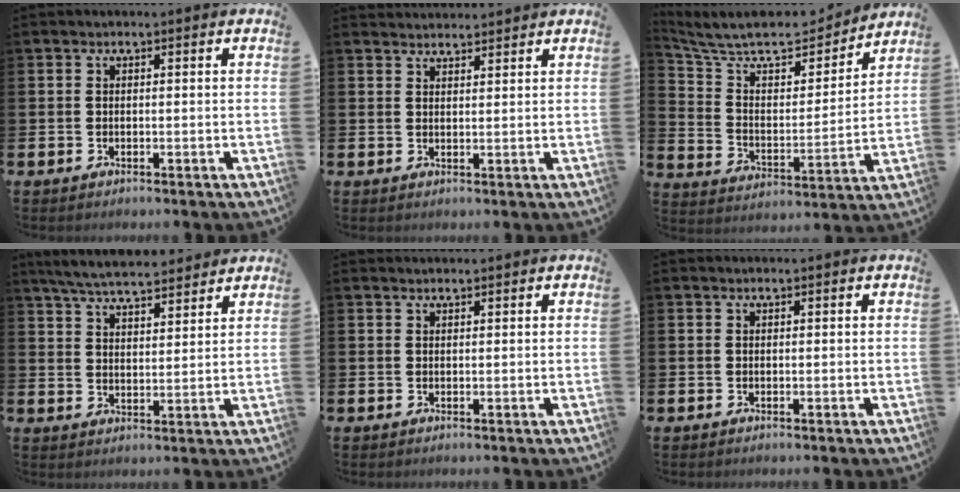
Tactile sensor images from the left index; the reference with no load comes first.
{"total": 2.4, "force": [2.4, 0.5, 0.0], "torque": [-0.005, -0.009, 0.044]}
{"total": 9.8, "force": [8.7, 3.0, 3.4], "torque": [-0.107, -0.061, 0.146]}
{"total": 6.3, "force": [6.1, 0.8, 1.6], "torque": [-0.049, -0.028, 0.108]}
{"total": 0.9, "force": [0.8, 0.1, 0.1], "torque": [0.005, -0.003, 0.014]}
{"total": 0.0}